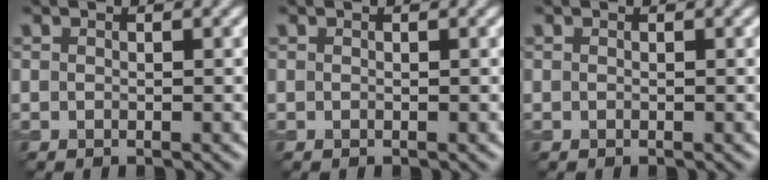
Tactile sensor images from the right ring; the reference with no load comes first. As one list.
[{"total": 0.0}, {"total": 0.0}]